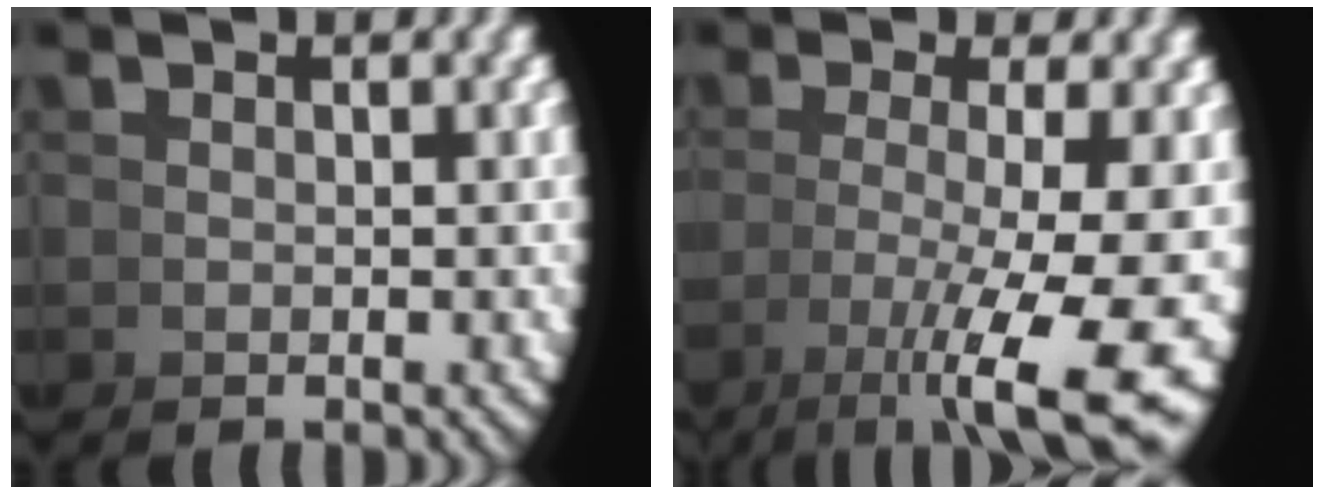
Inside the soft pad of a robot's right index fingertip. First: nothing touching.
{"total": 9.4, "force": [-2.2, 3.6, 8.4], "torque": [-0.128, -0.031, -0.007]}